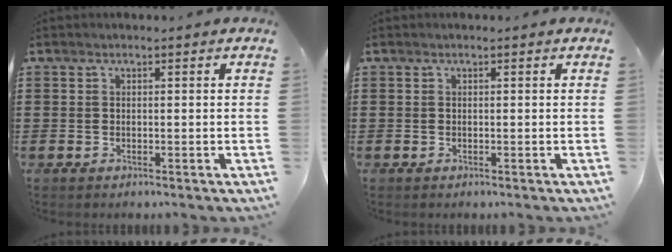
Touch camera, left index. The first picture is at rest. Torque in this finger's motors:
{"motor_torque": [0.00, 0.00, 0.00, 0.00]}